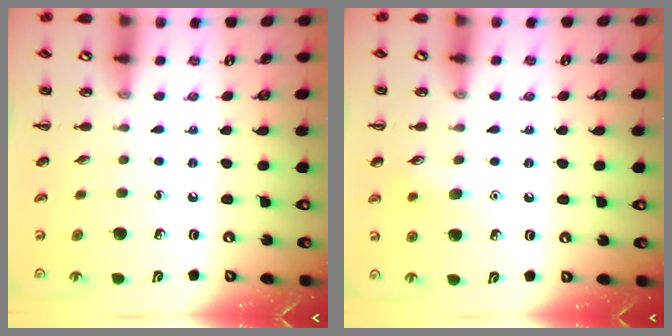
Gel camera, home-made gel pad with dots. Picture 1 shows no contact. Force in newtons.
{"total": 8.5, "press": 8.3, "slide": 2.0}